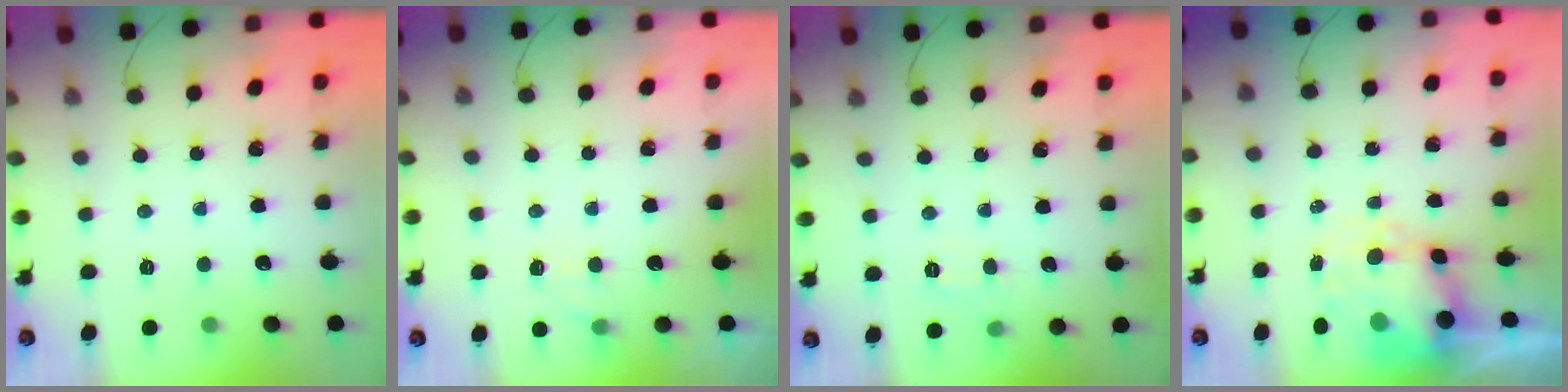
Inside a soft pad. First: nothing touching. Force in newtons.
{"total": 3.7, "press": 3.4, "slide": 1.4}
{"total": 6.0, "press": 5.8, "slide": 1.3}
{"total": 6.3, "press": 6.1, "slide": 1.7}